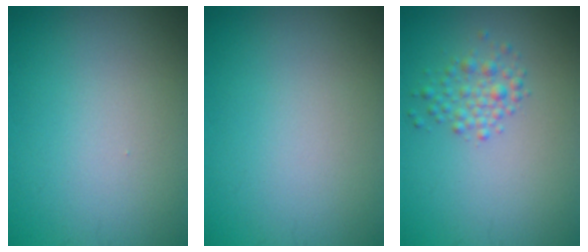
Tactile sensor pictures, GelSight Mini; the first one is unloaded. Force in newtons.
{"total": 0.0}
{"total": 2.1, "press": 2.1, "slide": 0.1}